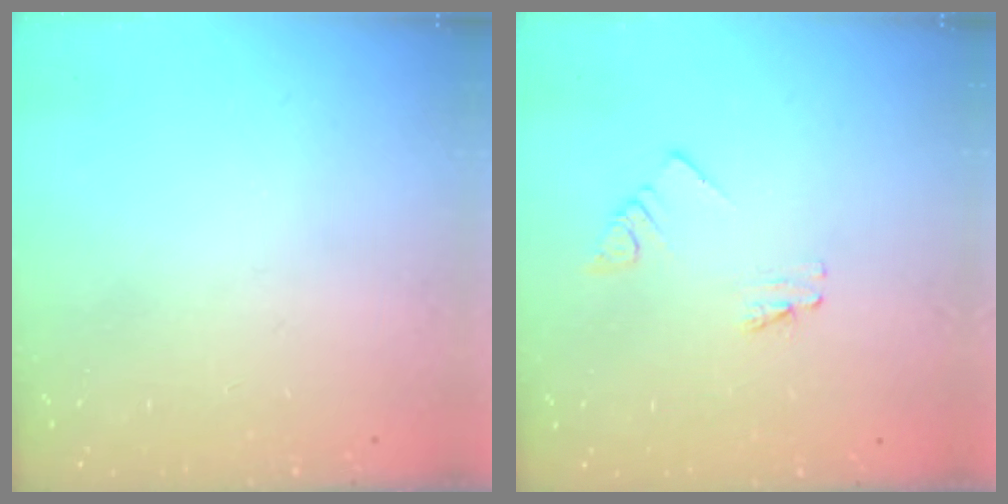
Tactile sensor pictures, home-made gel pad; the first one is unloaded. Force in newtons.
{"total": 1.1, "press": 1.0, "slide": 0.1}